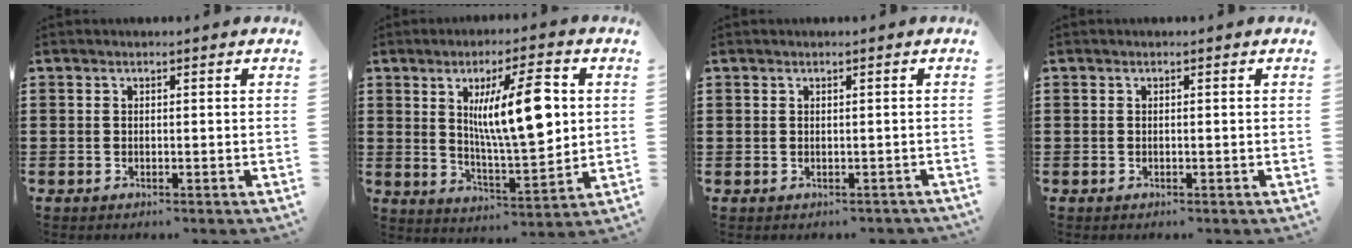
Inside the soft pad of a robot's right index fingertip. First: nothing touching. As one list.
[{"total": 12.6, "force": [2.9, 3.4, 11.8], "torque": [-0.198, 0.002, 0.044]}, {"total": 0.7, "force": [0.0, 0.7, 0.1], "torque": [-0.004, 0.001, -0.001]}, {"total": 0.0}]